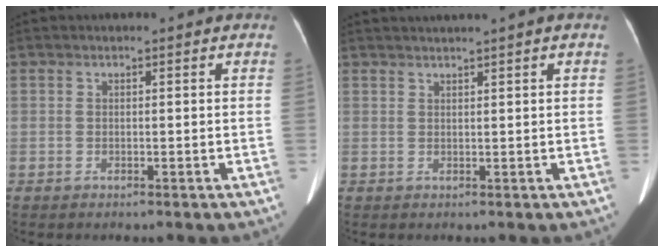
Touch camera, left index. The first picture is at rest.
{"total": 2.8, "force": [2.2, -0.8, 1.6], "torque": [-0.021, 0.020, 0.039]}